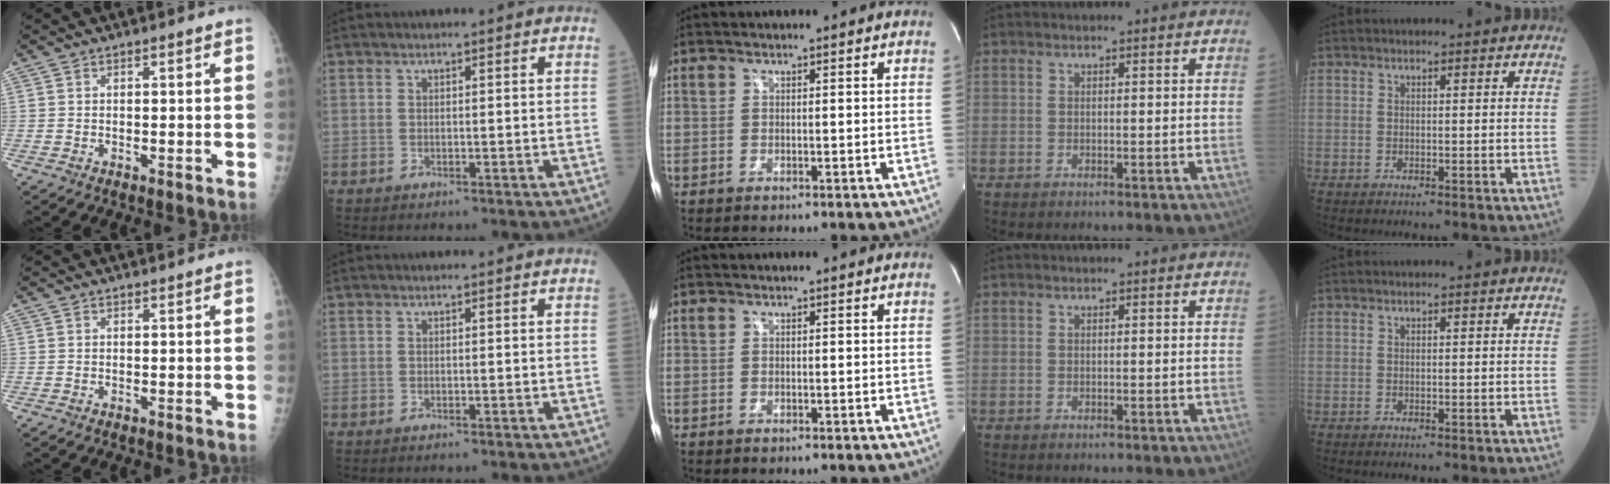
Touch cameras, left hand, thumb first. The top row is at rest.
{}